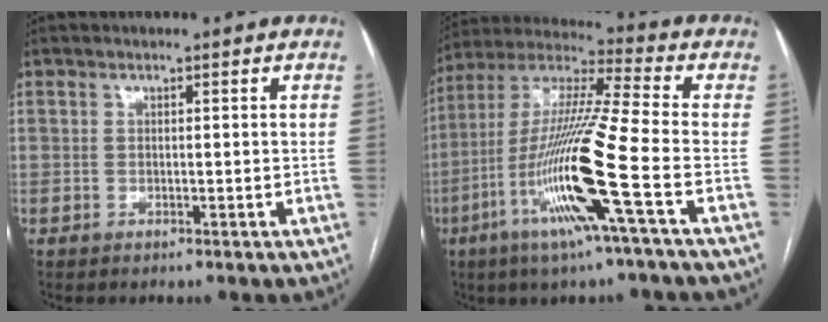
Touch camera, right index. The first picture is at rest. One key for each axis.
{"total": 18.0, "fx": -6.4, "fy": -1.0, "fz": 16.8, "tx": -0.337, "ty": -0.016, "tz": -0.129}